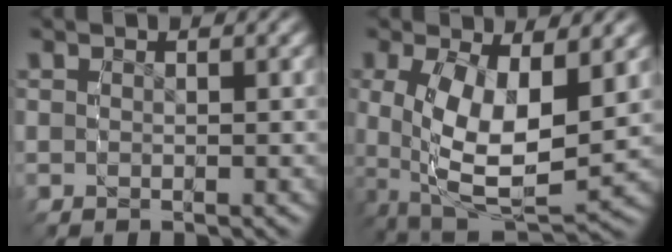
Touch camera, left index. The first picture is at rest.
{"total": 9.6, "force": [-1.8, 6.3, 7.1], "torque": [-0.150, -0.061, 0.000]}